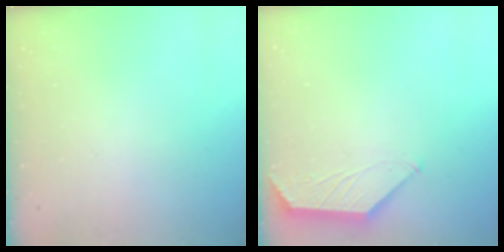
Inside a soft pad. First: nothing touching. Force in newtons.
{"total": 0.7, "press": 0.7, "slide": 0.1}